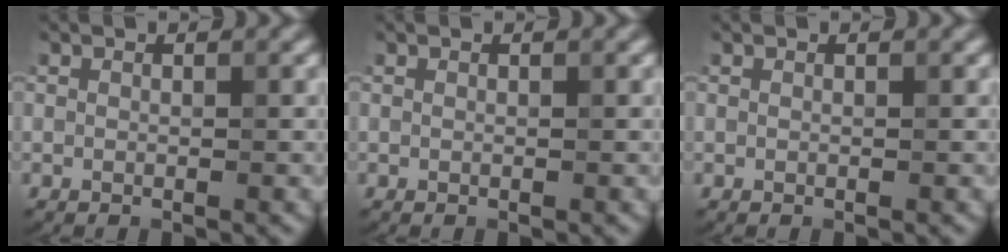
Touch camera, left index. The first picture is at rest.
{"total": 0.0}
{"total": 0.0}